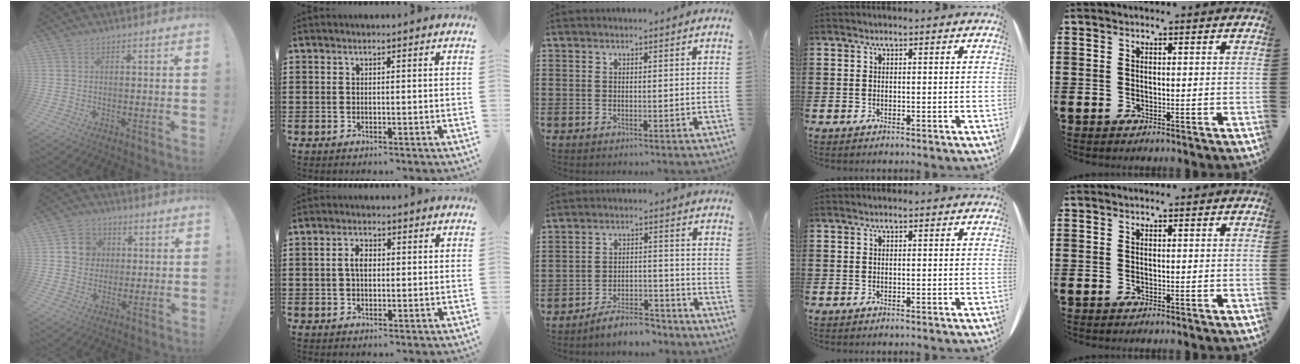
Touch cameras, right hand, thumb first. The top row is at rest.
{"thumb": {"total": 8.6, "force": [1.7, 8.2, 2.2], "torque": [-0.024, -0.003, 0.038]}, "index": {"total": 2.8, "force": [0.1, 1.5, 2.4], "torque": [-0.047, 0.006, 0.001]}, "middle": {"total": 5.9, "force": [-5.6, 0.9, 1.4], "torque": [-0.020, 0.011, -0.109]}}